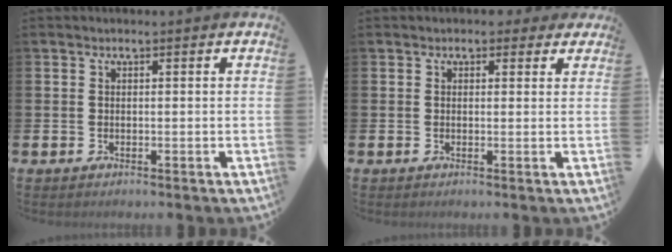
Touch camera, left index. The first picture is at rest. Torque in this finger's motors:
{"motor_torque": [1.16, -0.97, 0.24, 0.01]}